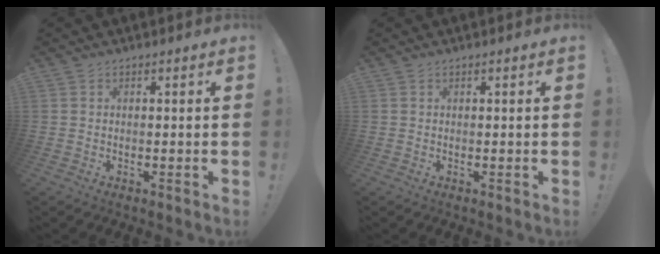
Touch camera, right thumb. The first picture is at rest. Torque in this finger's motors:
{"motor_torque": [0.07, 0.19, -0.31, -0.01, -0.08]}